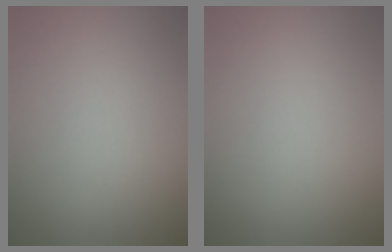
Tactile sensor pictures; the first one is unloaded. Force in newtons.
{"total": 0.0}